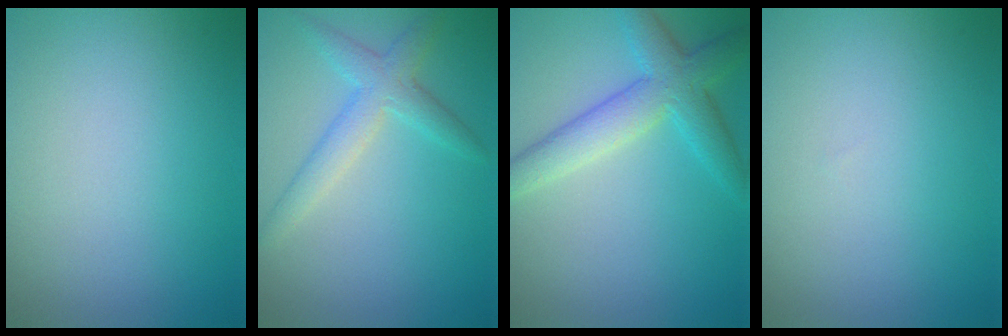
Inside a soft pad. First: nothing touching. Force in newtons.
{"total": 3.0, "press": 3.0, "slide": 0.1}
{"total": 4.8, "press": 4.8, "slide": 0.2}
{"total": 0.0}